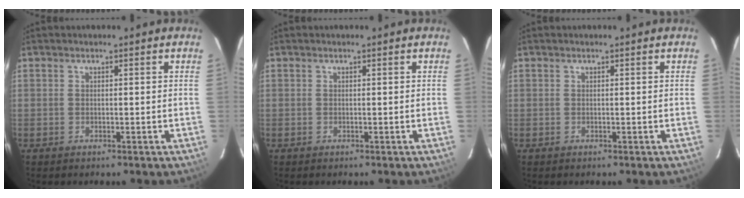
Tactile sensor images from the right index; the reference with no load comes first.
{"total": 0.0}
{"total": 0.0}